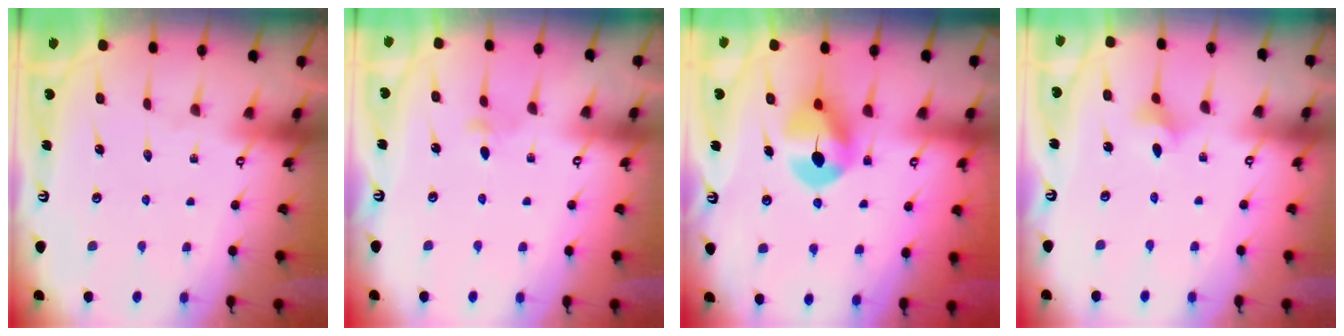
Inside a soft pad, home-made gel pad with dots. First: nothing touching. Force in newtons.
{"total": 3.1, "press": 3.1, "slide": 0.6}
{"total": 7.9, "press": 7.8, "slide": 1.1}
{"total": 3.3, "press": 3.2, "slide": 0.6}